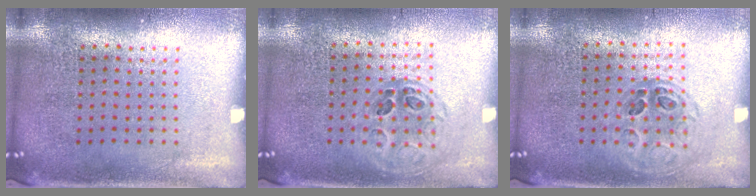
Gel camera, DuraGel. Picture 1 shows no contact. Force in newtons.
{"total": 1.0, "press": 1.0, "slide": 0.2}
{"total": 1.0, "press": 1.0, "slide": 0.2}